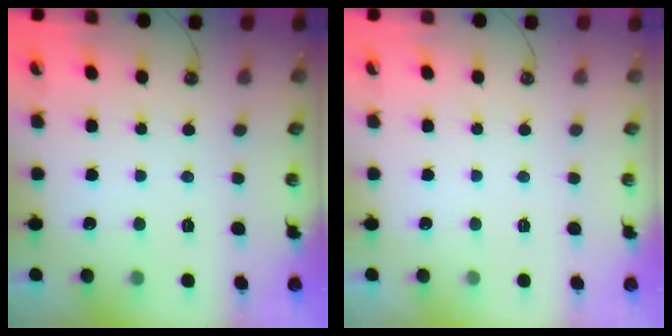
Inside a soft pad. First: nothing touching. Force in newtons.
{"total": 0.0}